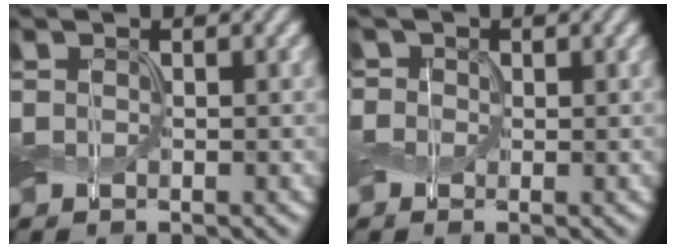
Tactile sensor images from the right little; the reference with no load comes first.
{"total": 1.6, "force": [0.5, 1.5, 0.5], "torque": [-0.016, 0.004, 0.005]}